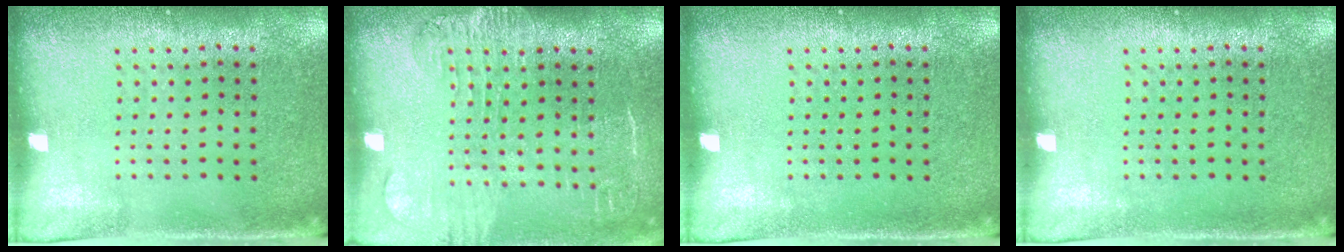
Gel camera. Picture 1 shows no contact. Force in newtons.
{"total": 1.8, "press": 1.5, "slide": 1.0}
{"total": 0.0}
{"total": 0.0}